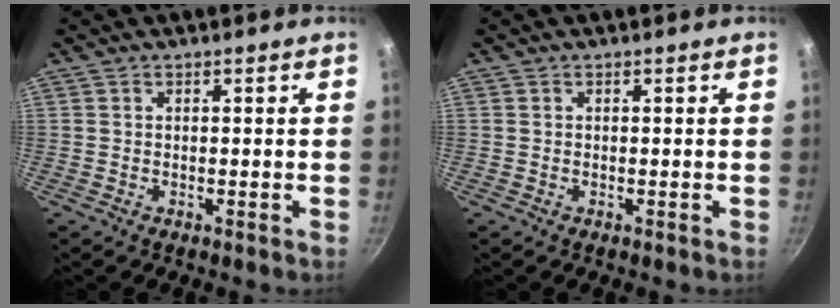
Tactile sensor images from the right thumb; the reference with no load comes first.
{"total": 0.0}